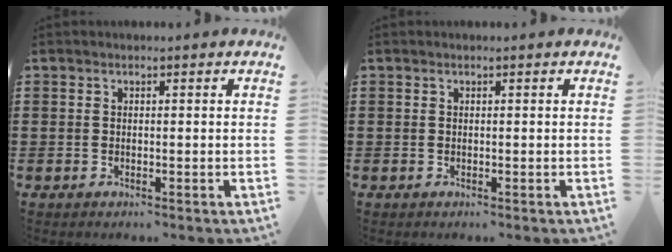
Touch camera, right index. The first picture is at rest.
{"total": 0.0}